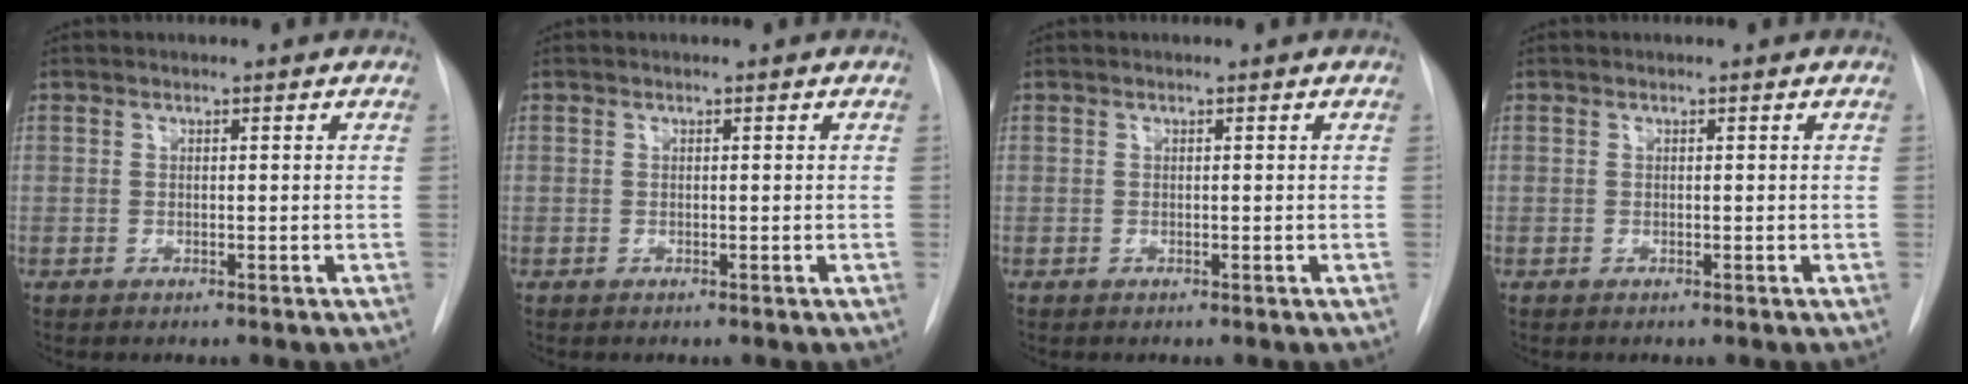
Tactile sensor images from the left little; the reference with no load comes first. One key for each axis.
{"total": 0.0}
{"total": 0.0}
{"total": 0.0}